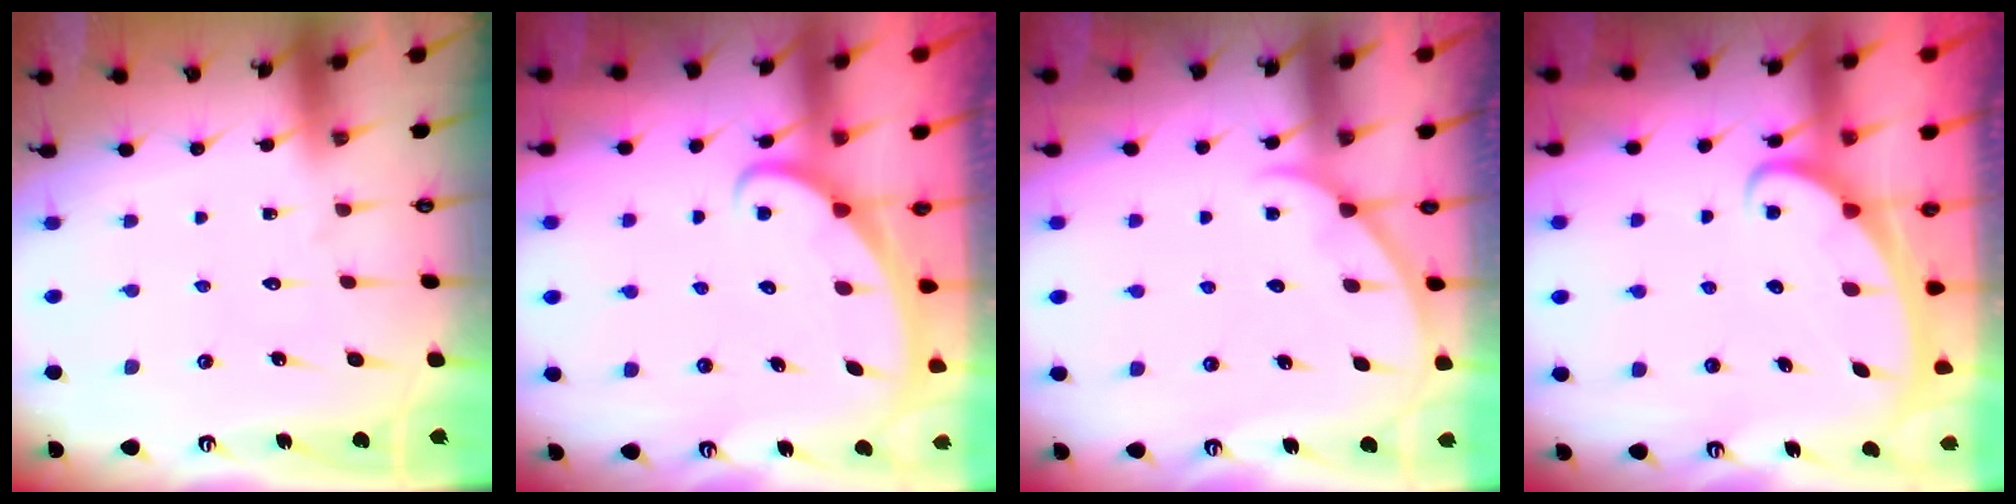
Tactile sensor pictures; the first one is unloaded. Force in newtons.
{"total": 2.3, "press": 2.3, "slide": 0.1}
{"total": 3.2, "press": 3.2, "slide": 0.1}
{"total": 2.1, "press": 2.1, "slide": 0.2}